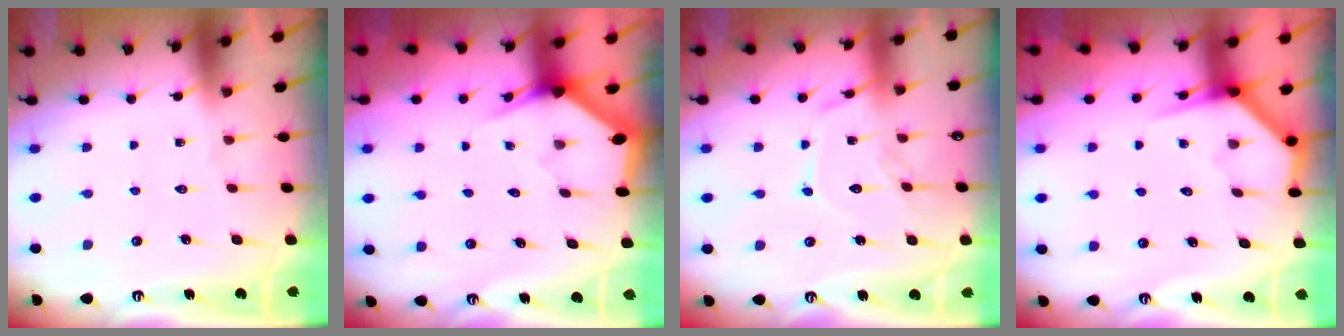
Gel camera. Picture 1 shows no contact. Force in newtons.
{"total": 2.9, "press": 2.9, "slide": 0.1}
{"total": 11.9, "press": 11.9, "slide": 0.3}
{"total": 4.2, "press": 4.2, "slide": 0.4}